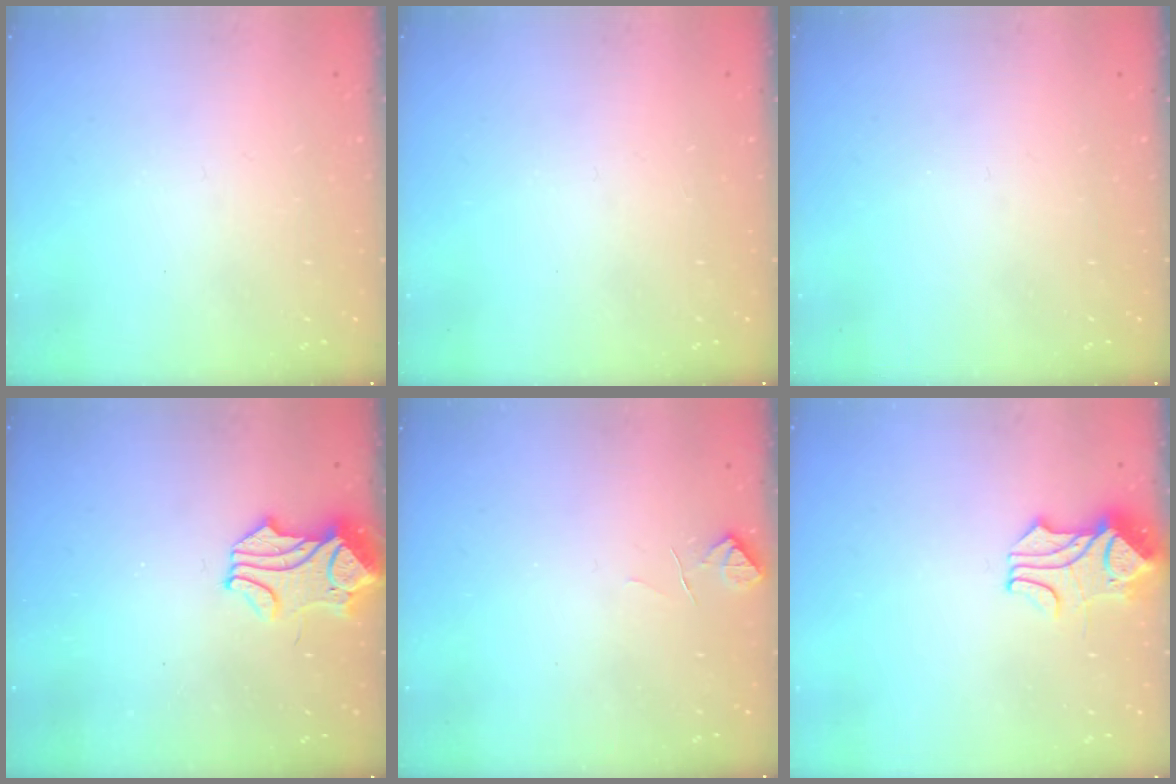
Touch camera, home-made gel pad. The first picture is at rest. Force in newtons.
{"total": 0.0}
{"total": 0.0}
{"total": 1.7, "press": 1.2, "slide": 1.1}
{"total": 3.3, "press": 3.2, "slide": 0.7}
{"total": 1.8, "press": 1.4, "slide": 1.1}